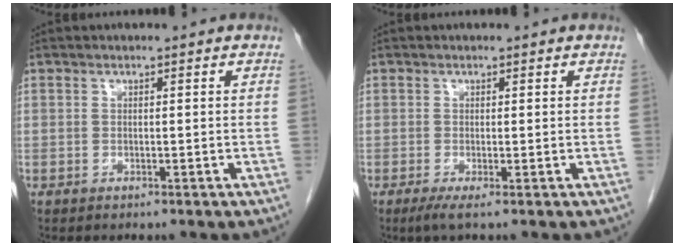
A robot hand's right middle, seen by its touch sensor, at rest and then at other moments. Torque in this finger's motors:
{"motor_torque": [0.74, -0.39, 0.15, 0.04]}